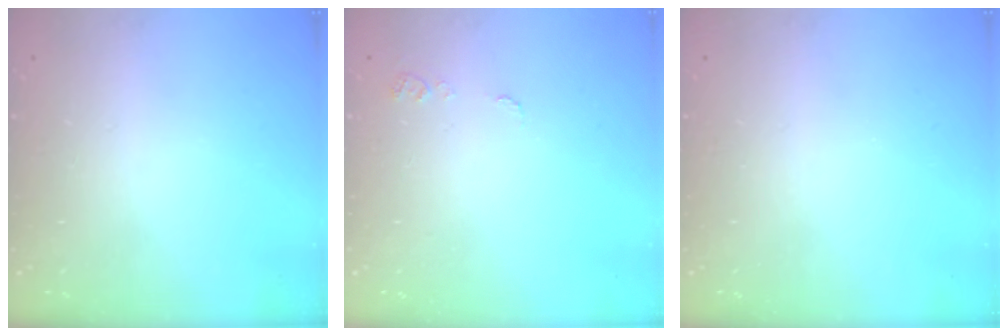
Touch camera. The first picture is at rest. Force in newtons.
{"total": 5.3, "press": 5.2, "slide": 0.5}
{"total": 0.0}